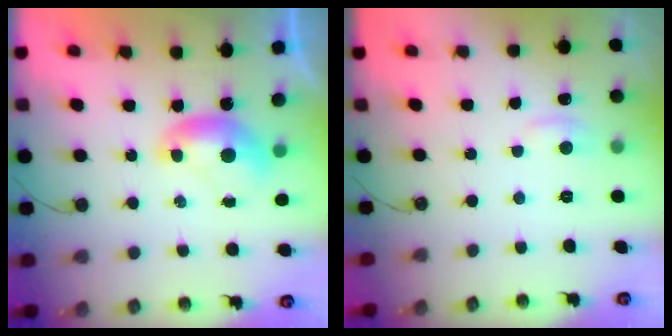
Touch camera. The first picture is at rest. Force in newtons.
{"total": 1.1, "press": 0.8, "slide": 0.8}